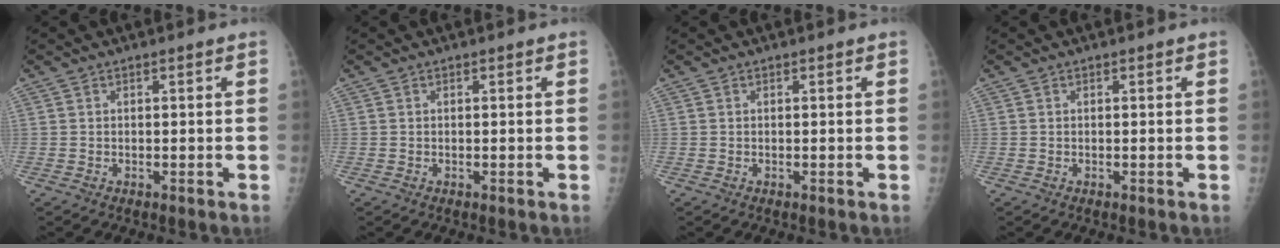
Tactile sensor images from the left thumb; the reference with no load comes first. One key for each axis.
{"total": 0.0}
{"total": 0.0}
{"total": 0.0}